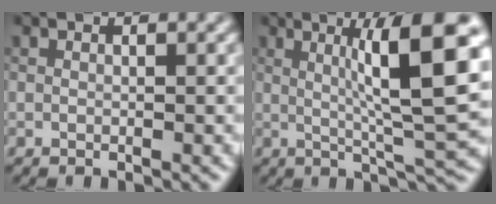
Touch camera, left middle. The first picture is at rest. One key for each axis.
{"total": 9.9, "fx": 2.1, "fy": 1.4, "fz": 9.6, "tx": -0.129, "ty": 0.005, "tz": 0.035}